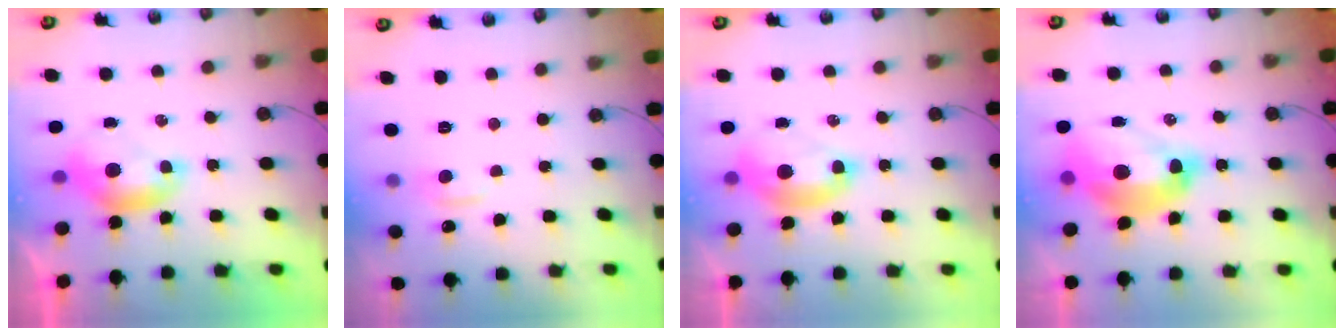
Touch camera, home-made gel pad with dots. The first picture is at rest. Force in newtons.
{"total": 1.0, "press": 0.4, "slide": 0.9}
{"total": 2.6, "press": 2.6, "slide": 0.6}
{"total": 9.3, "press": 9.2, "slide": 1.2}